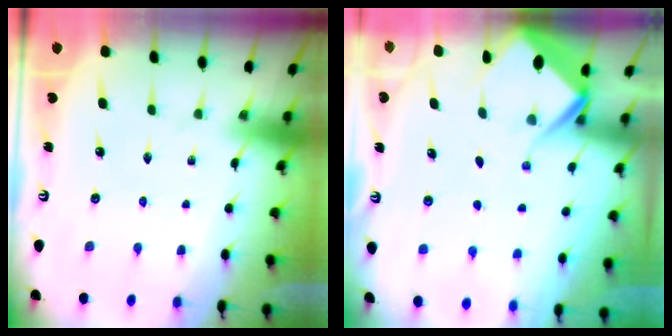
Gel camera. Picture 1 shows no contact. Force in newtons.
{"total": 6.5, "press": 6.5, "slide": 0.6}